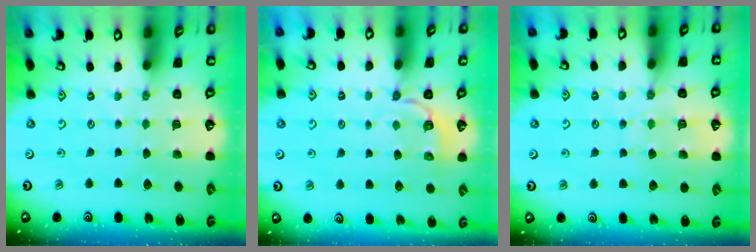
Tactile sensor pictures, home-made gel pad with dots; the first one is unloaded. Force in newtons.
{"total": 5.3, "press": 4.8, "slide": 2.3}
{"total": 6.7, "press": 6.6, "slide": 0.6}